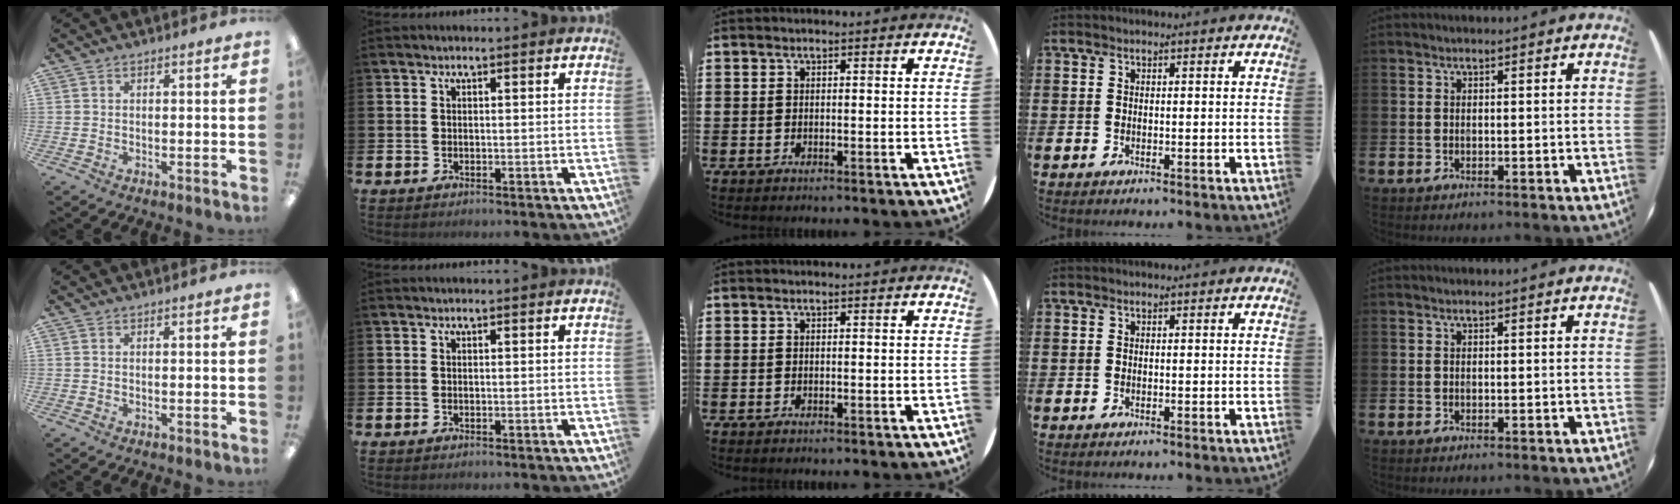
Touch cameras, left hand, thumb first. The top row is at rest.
{}